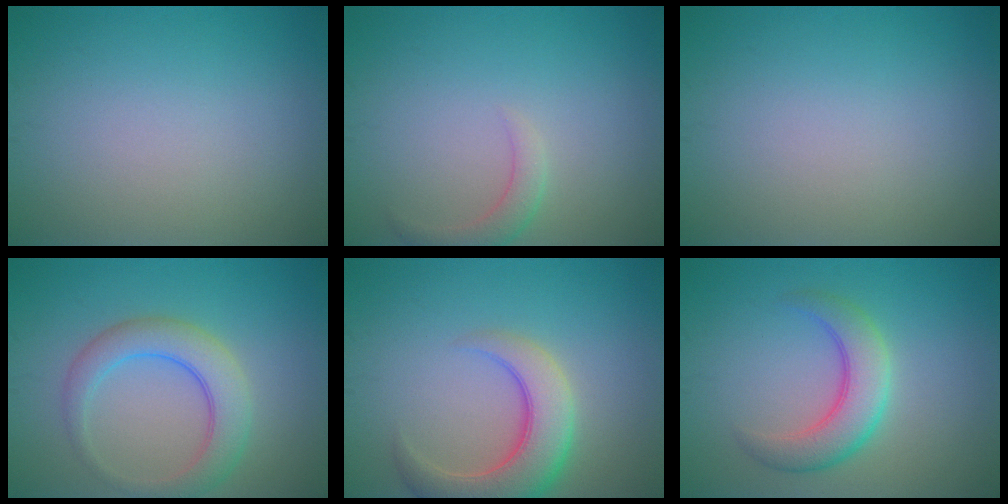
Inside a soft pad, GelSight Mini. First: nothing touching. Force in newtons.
{"total": 1.9, "press": 1.8, "slide": 0.1}
{"total": 0.0}
{"total": 4.6, "press": 4.6, "slide": 0.2}
{"total": 6.3, "press": 6.3, "slide": 0.6}
{"total": 4.6, "press": 4.6, "slide": 0.1}